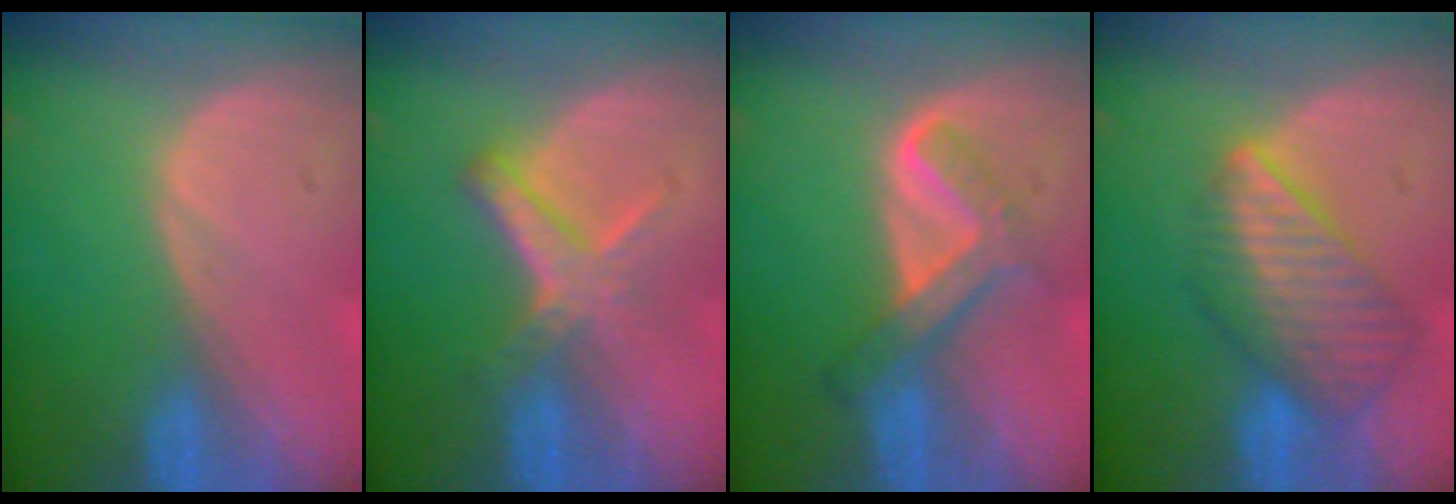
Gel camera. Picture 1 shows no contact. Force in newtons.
{"total": 5.7, "press": 5.1, "slide": 2.6}
{"total": 6.2, "press": 5.4, "slide": 3.1}
{"total": 8.2, "press": 7.3, "slide": 3.7}